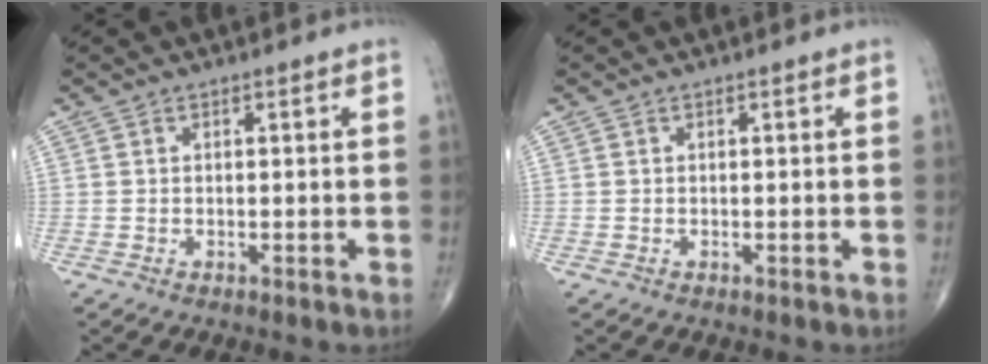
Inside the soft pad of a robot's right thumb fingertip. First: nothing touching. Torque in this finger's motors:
{"motor_torque": [0.01, 0.01, 0.00, 0.00, 0.00]}